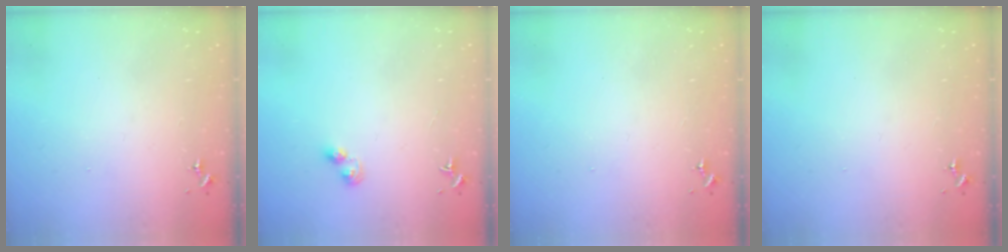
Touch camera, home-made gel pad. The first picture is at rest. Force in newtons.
{"total": 3.4, "press": 3.4, "slide": 0.4}
{"total": 0.0}
{"total": 0.0}